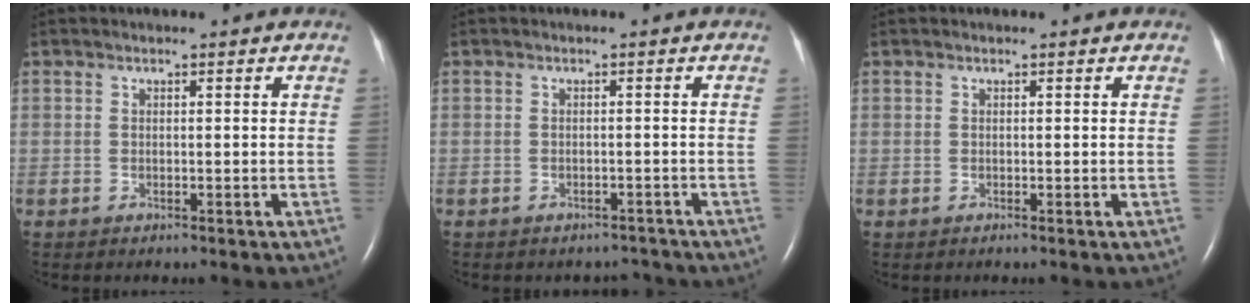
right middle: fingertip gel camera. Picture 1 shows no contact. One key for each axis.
{"total": 3.6, "fx": -3.3, "fy": 1.6, "fz": 0.2, "tx": 0.001, "ty": 0.007, "tz": -0.039}
{"total": 0.0}